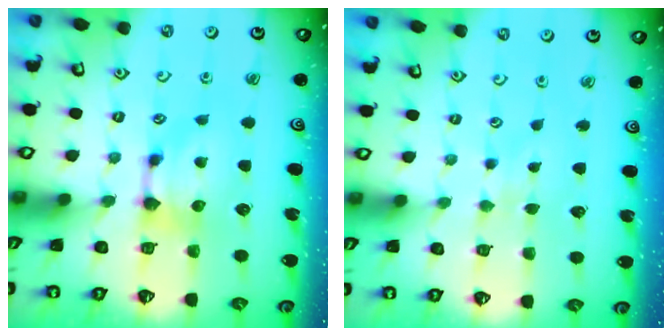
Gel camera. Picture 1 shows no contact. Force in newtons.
{"total": 3.5, "press": 3.5, "slide": 0.4}